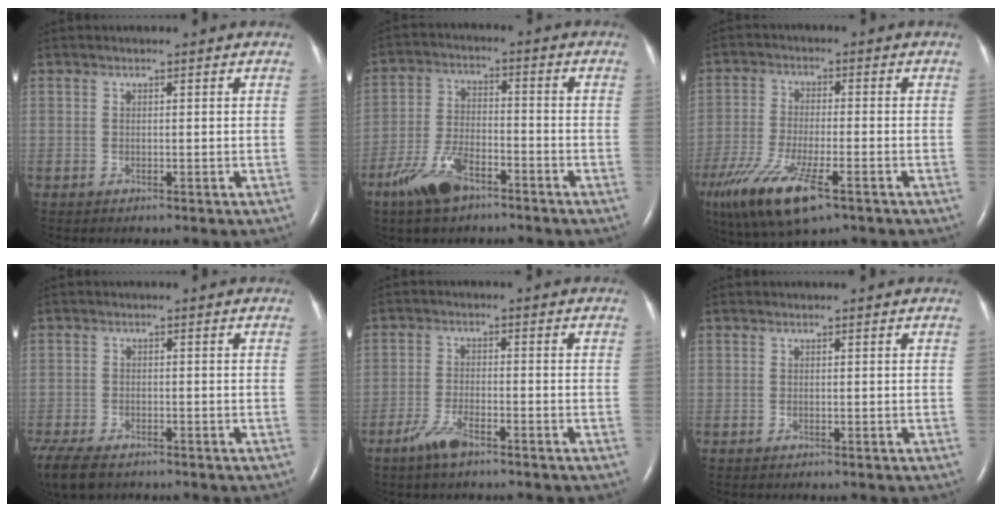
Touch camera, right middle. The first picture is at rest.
{"total": 8.8, "force": [-5.9, 3.4, 5.6], "torque": [-0.128, -0.004, -0.113]}
{"total": 15.4, "force": [-9.0, 4.2, 11.7], "torque": [-0.257, -0.043, -0.159]}
{"total": 10.2, "force": [-7.2, 4.8, 5.5], "torque": [-0.132, -0.018, -0.113]}
{"total": 4.5, "force": [-3.2, 0.9, 2.9], "torque": [-0.071, -0.005, -0.062]}
{"total": 0.0}